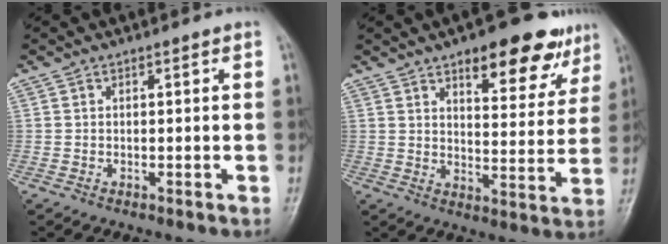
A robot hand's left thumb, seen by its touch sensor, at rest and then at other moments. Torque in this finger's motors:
{"motor_torque": [0.38, 0.24, 0.33, 0.05, 0.20]}